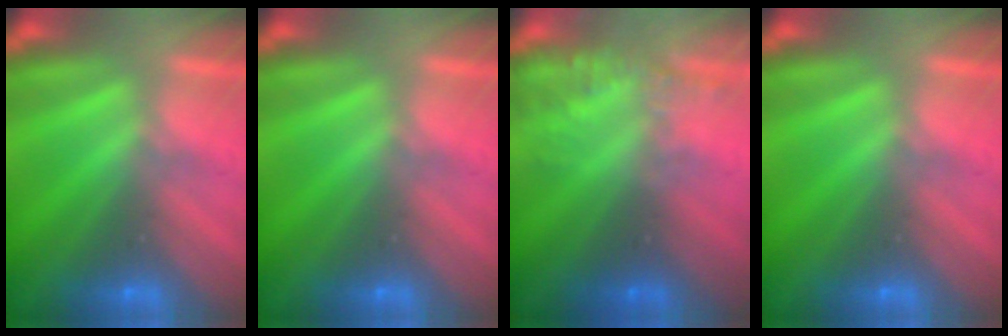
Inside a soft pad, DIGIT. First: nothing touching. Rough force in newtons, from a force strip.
{"total": 0.0}
{"total": 2.2}
{"total": 0.0}